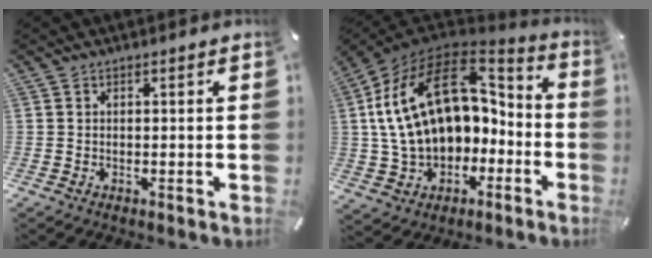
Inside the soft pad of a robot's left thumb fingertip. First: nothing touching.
{"total": 22.3, "force": [4.3, 15.4, 15.6], "torque": [-0.290, -0.021, 0.083]}